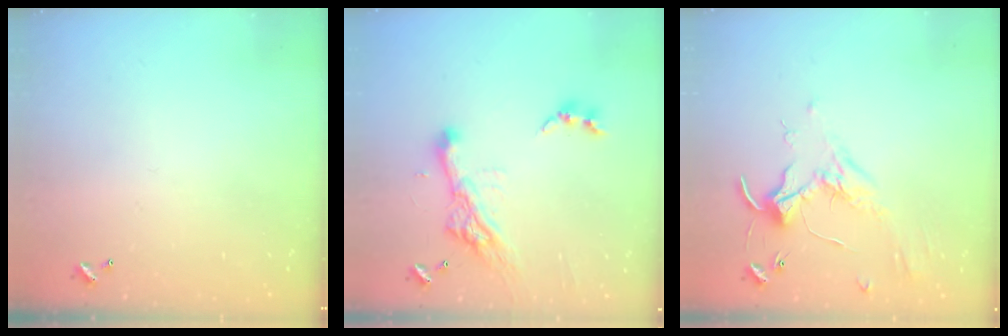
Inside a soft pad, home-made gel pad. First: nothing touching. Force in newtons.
{"total": 11.0, "press": 10.9, "slide": 1.4}
{"total": 1.7, "press": 1.6, "slide": 0.5}